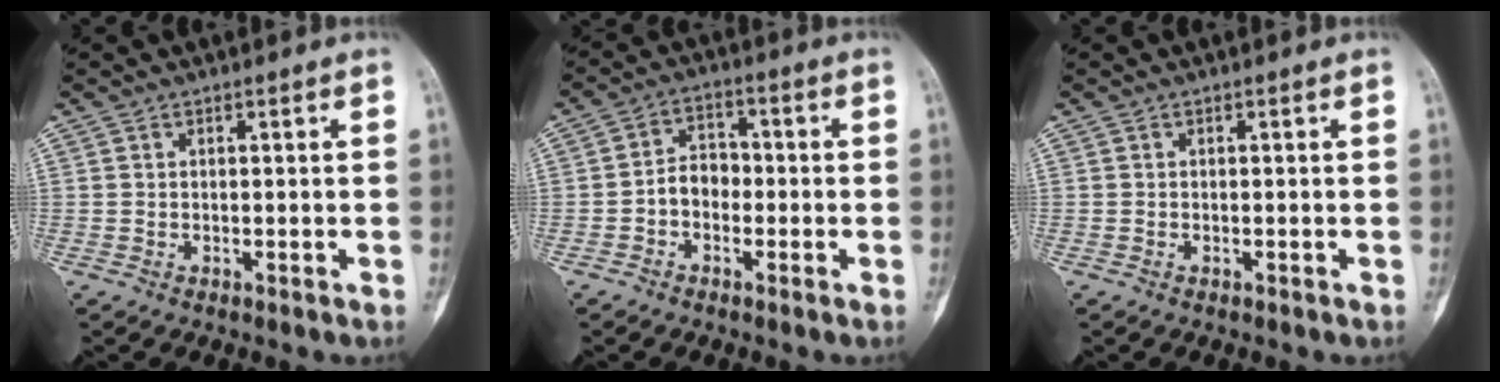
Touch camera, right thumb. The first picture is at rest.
{"total": 5.1, "force": [-1.4, 3.9, 3.1], "torque": [-0.028, 0.025, -0.036]}
{"total": 0.0}